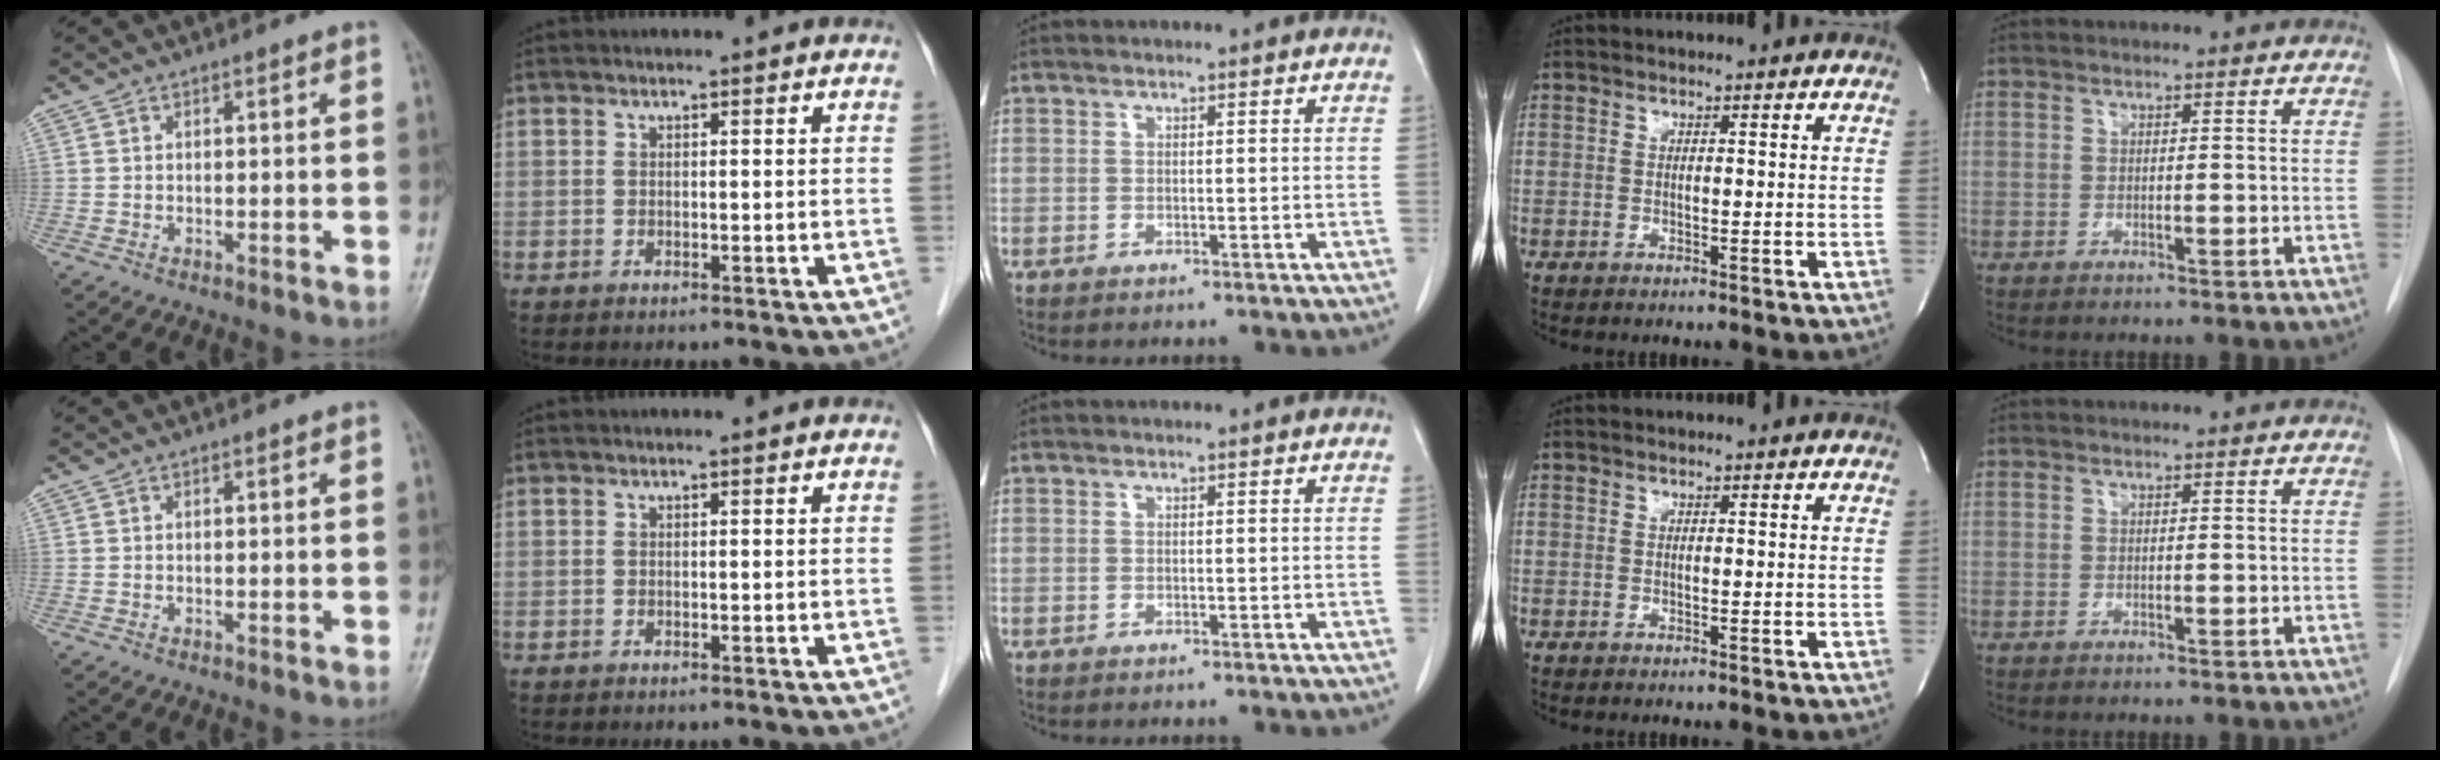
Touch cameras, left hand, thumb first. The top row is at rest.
{}